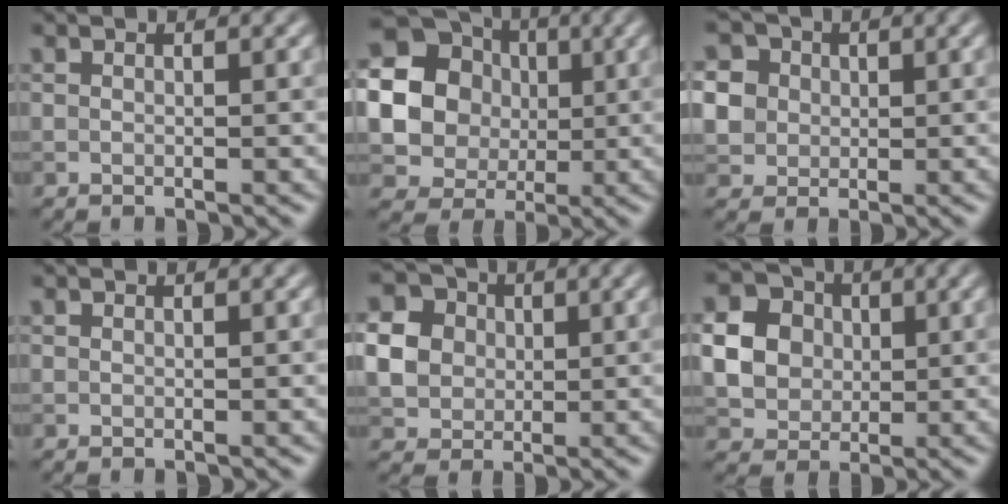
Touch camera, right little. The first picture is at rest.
{"total": 21.6, "force": [3.1, 20.2, 6.7], "torque": [-0.189, -0.005, 0.022]}
{"total": 6.6, "force": [1.7, 5.8, 2.7], "torque": [-0.063, 0.027, 0.019]}
{"total": 0.0}
{"total": 5.2, "force": [0.5, 4.6, 2.4], "torque": [-0.062, 0.012, 0.008]}
{"total": 5.6, "force": [0.4, 4.9, 2.6], "torque": [-0.061, 0.005, 0.004]}